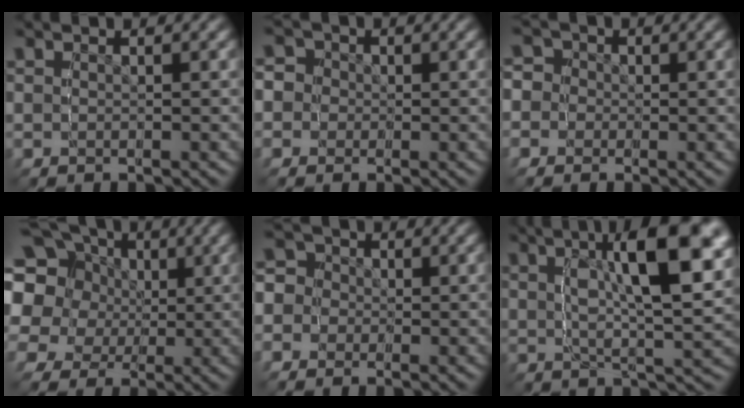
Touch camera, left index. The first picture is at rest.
{"total": 6.1, "force": [1.2, 5.9, 1.0], "torque": [-0.027, -0.011, 0.017]}
{"total": 5.7, "force": [1.0, 5.5, 0.9], "torque": [-0.023, -0.009, 0.012]}
{"total": 15.5, "force": [3.0, 12.5, 8.7], "torque": [-0.175, -0.012, 0.042]}
{"total": 6.8, "force": [1.4, 6.5, 1.7], "torque": [-0.031, -0.006, 0.014]}
{"total": 6.7, "force": [3.9, -0.6, 5.4], "torque": [-0.093, 0.050, 0.050]}